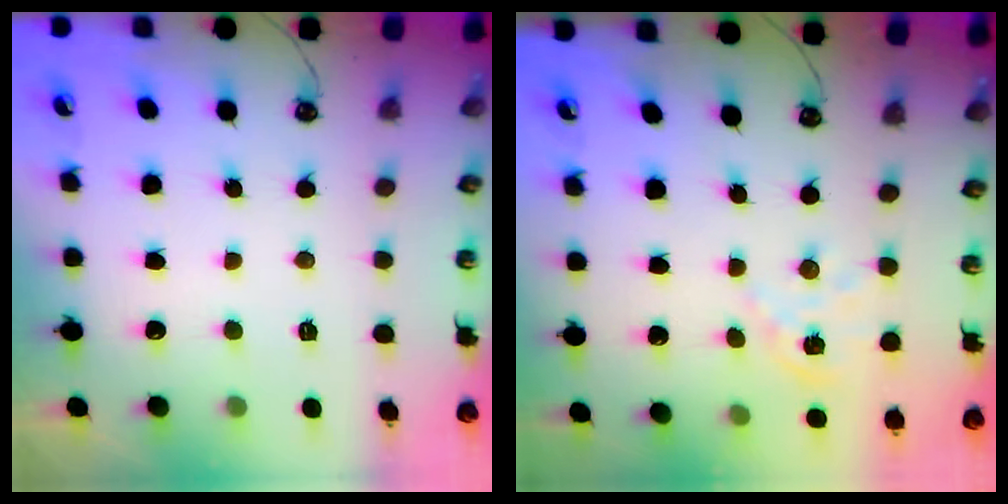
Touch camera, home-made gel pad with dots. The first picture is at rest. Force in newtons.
{"total": 3.7, "press": 3.7, "slide": 0.2}